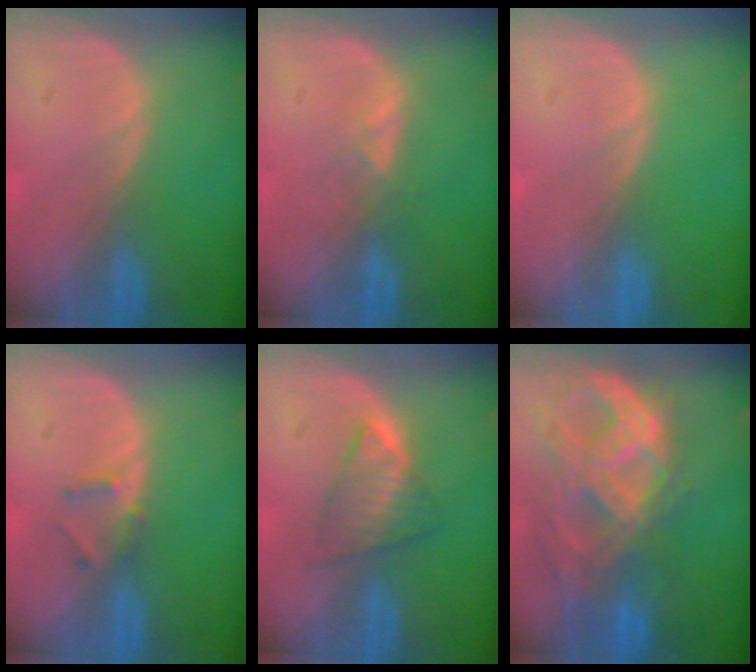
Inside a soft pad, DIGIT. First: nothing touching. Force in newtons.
{"total": 1.6, "press": 1.6, "slide": 0.3}
{"total": 0.0}
{"total": 1.9, "press": 1.7, "slide": 0.9}
{"total": 4.4, "press": 4.3, "slide": 0.8}
{"total": 11.3, "press": 9.6, "slide": 6.0}